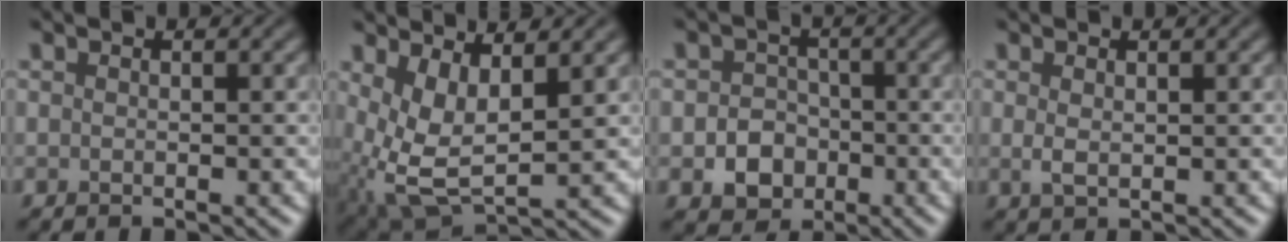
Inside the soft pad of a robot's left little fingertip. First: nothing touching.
{"total": 6.2, "force": [1.3, 3.0, 5.3], "torque": [-0.123, -0.015, 0.029]}
{"total": 3.7, "force": [-1.2, 3.1, 1.7], "torque": [-0.022, -0.004, -0.022]}
{"total": 1.2, "force": [0.4, 0.4, 1.0], "torque": [-0.022, -0.003, 0.010]}